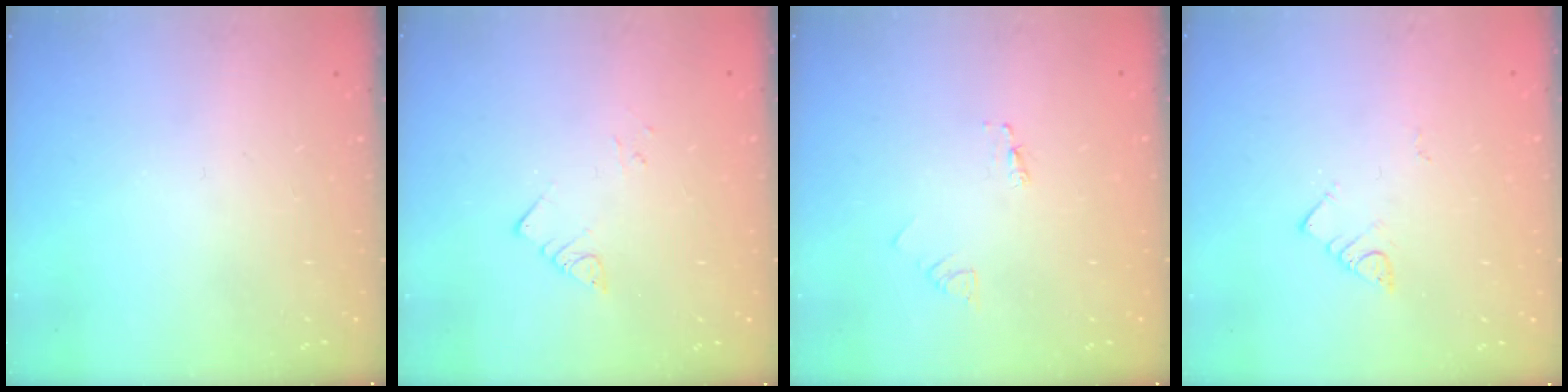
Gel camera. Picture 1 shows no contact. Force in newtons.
{"total": 2.8, "press": 2.8, "slide": 0.2}
{"total": 2.1, "press": 2.1, "slide": 0.1}
{"total": 2.9, "press": 2.9, "slide": 0.3}